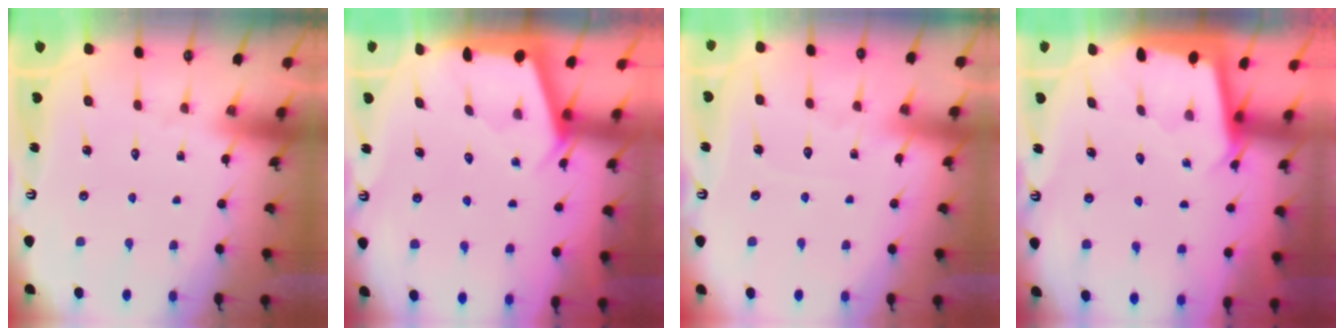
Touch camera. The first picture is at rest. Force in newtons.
{"total": 2.3, "press": 2.3, "slide": 0.3}
{"total": 4.6, "press": 4.6, "slide": 0.6}
{"total": 1.8, "press": 1.8, "slide": 0.1}